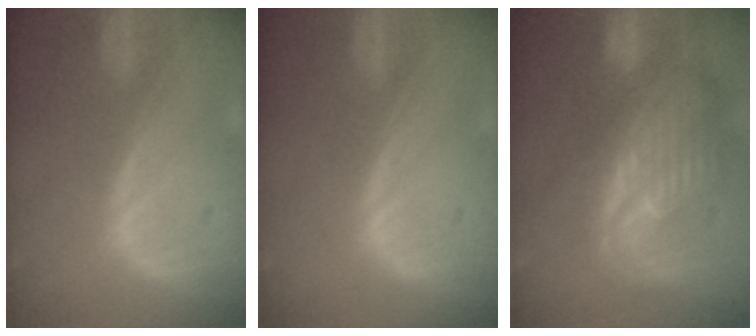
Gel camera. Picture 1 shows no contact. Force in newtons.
{"total": 0.0}
{"total": 12.2, "press": 10.5, "slide": 6.2}